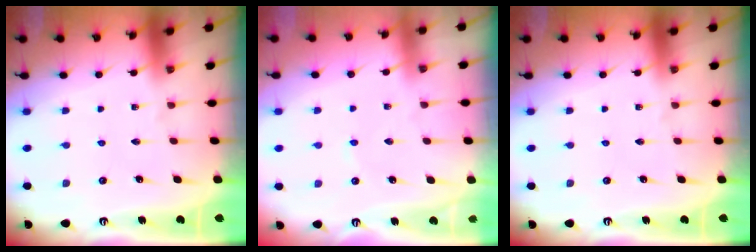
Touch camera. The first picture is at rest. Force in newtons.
{"total": 1.3, "press": 1.3, "slide": 0.2}
{"total": 0.0}